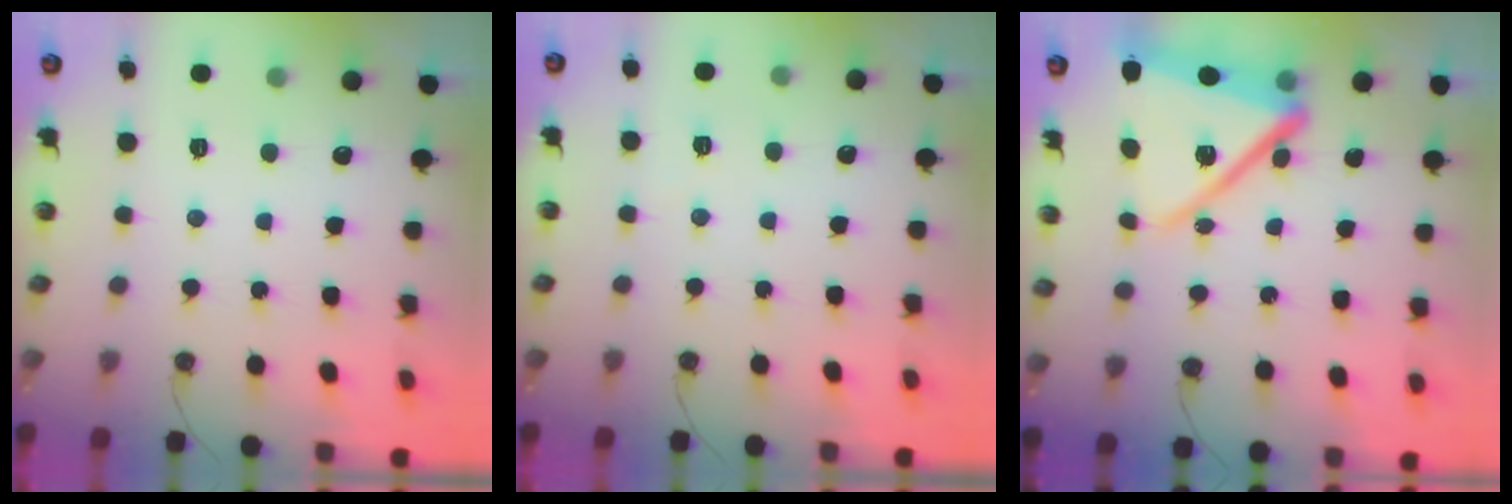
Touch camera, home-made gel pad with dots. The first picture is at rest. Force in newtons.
{"total": 2.6, "press": 2.5, "slide": 0.7}
{"total": 19.4, "press": 19.4, "slide": 1.6}